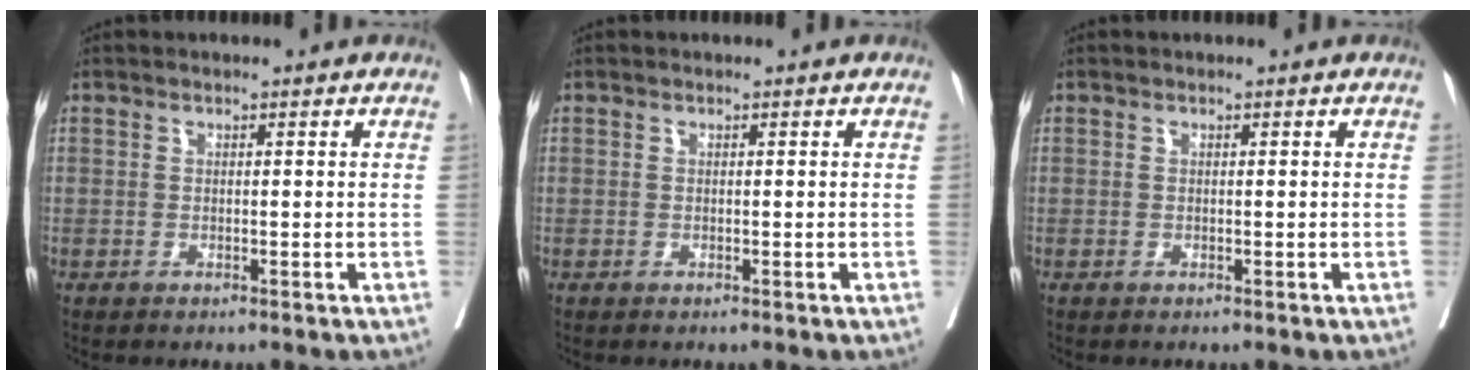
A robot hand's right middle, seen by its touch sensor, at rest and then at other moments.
{"total": 0.0}
{"total": 0.0}